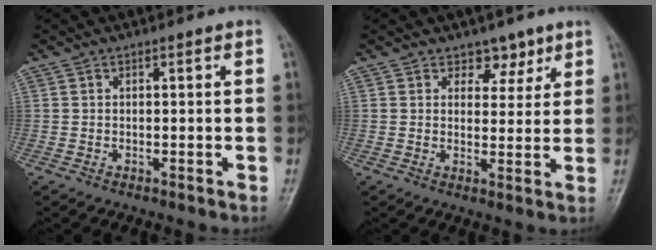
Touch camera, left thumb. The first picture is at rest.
{"total": 4.1, "force": [2.9, 2.6, 1.2], "torque": [0.015, -0.018, 0.041]}